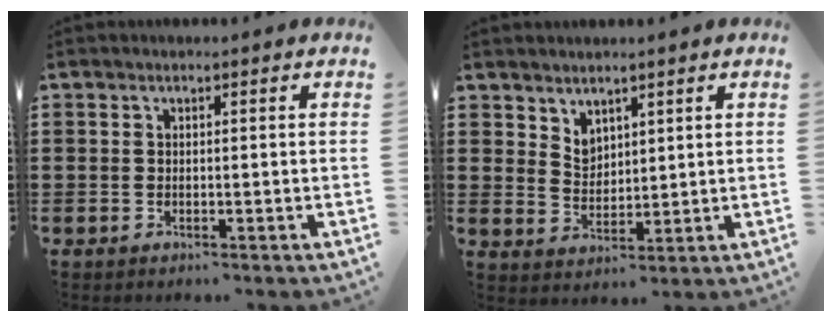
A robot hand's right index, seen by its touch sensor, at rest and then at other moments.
{"total": 3.4, "force": [2.9, 1.8, 0.2], "torque": [-0.013, -0.001, 0.055]}